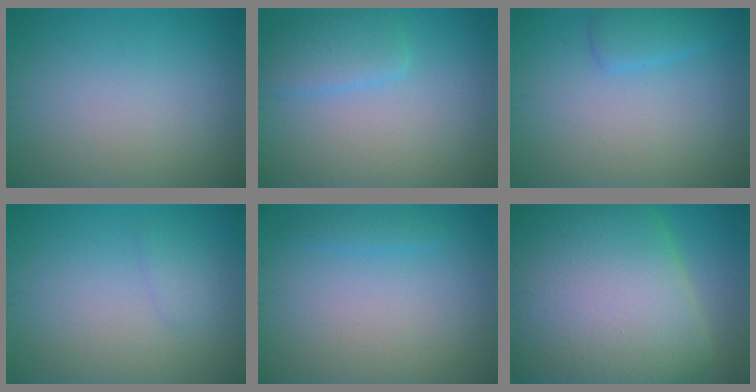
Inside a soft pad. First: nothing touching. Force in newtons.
{"total": 2.7, "press": 2.7, "slide": 0.0}
{"total": 2.0, "press": 1.9, "slide": 0.2}
{"total": 1.0, "press": 1.0, "slide": 0.1}
{"total": 1.0, "press": 1.0, "slide": 0.1}
{"total": 19.7, "press": 19.7, "slide": 0.4}